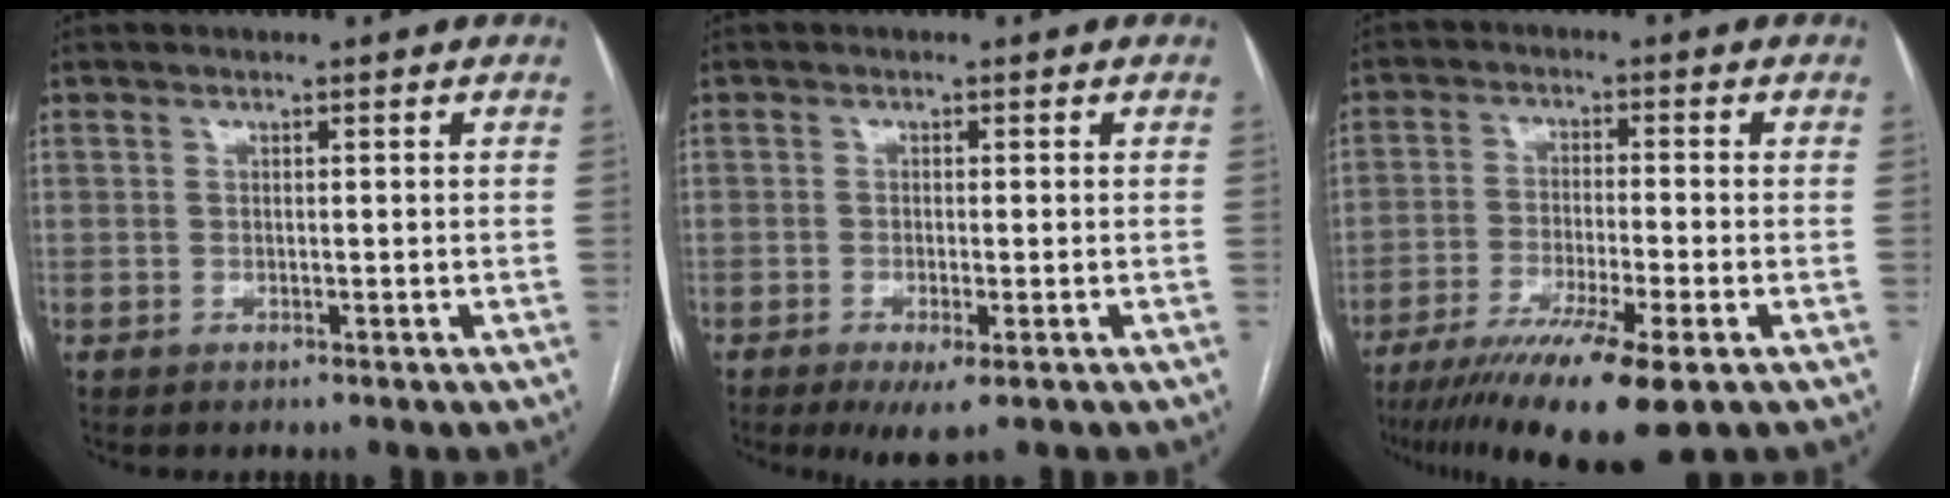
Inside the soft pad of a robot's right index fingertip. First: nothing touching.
{"total": 4.0, "force": [-2.2, 0.7, 3.3], "torque": [-0.052, -0.010, -0.030]}
{"total": 13.2, "force": [-8.5, 0.6, 10.1], "torque": [-0.177, -0.034, -0.141]}